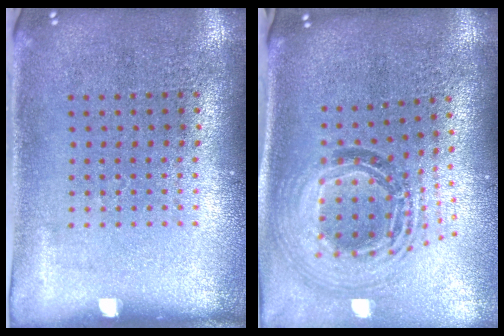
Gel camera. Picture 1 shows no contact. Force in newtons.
{"total": 1.7, "press": 1.5, "slide": 0.9}